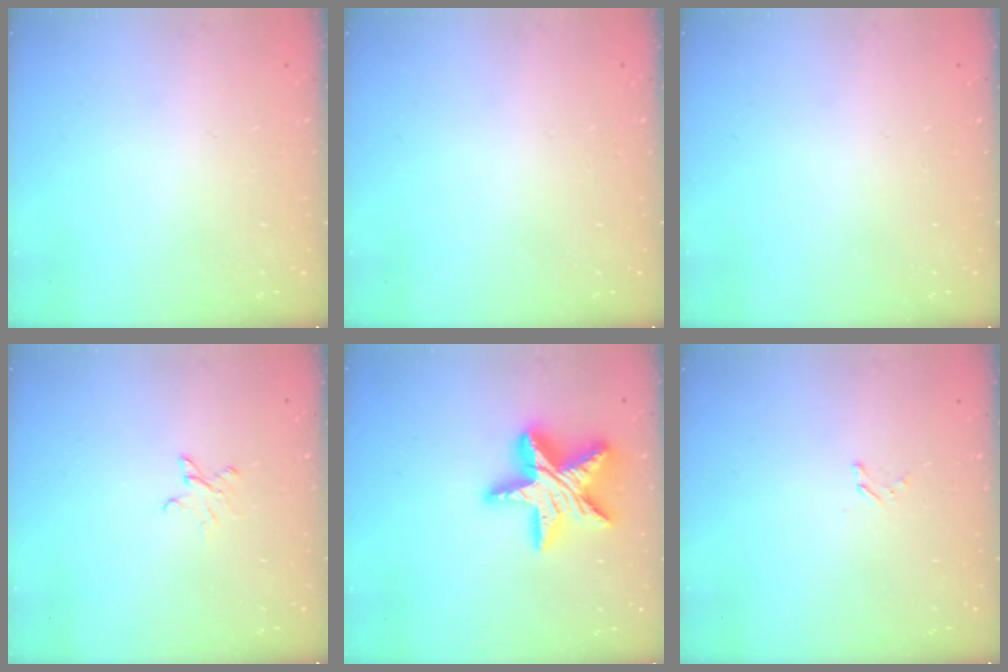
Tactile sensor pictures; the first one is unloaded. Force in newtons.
{"total": 0.0}
{"total": 0.0}
{"total": 2.8, "press": 2.8, "slide": 0.3}
{"total": 22.8, "press": 22.7, "slide": 2.0}
{"total": 1.3, "press": 1.2, "slide": 0.1}